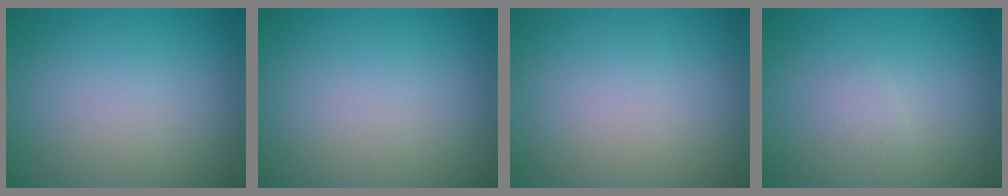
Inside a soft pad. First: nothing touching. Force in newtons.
{"total": 0.0}
{"total": 0.0}
{"total": 0.9, "press": 0.9, "slide": 0.1}